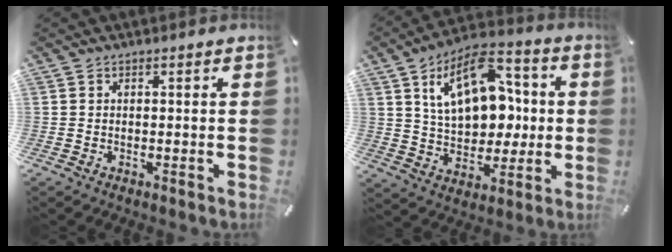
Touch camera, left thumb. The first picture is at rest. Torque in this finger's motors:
{"motor_torque": [1.97, 2.62, 1.13, -0.86, 0.45]}